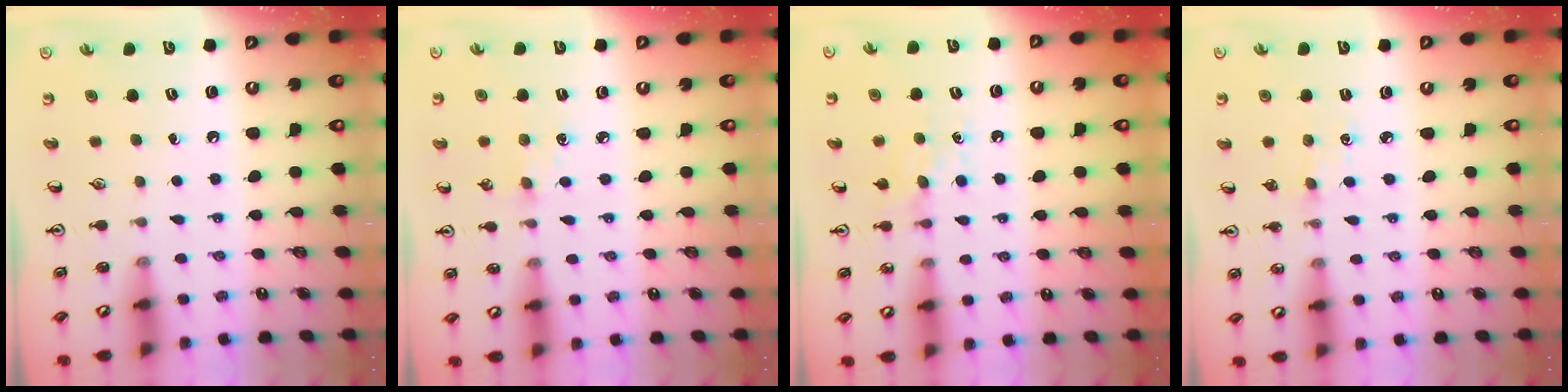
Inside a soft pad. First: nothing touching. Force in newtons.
{"total": 4.5, "press": 4.4, "slide": 0.6}
{"total": 5.2, "press": 5.2, "slide": 0.7}
{"total": 2.8, "press": 2.7, "slide": 0.4}